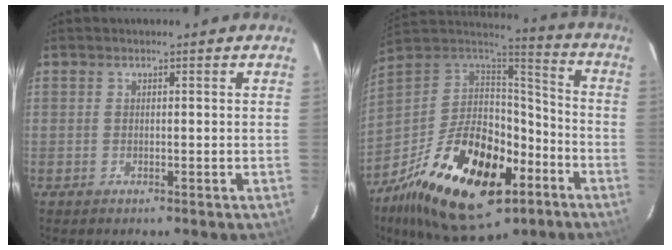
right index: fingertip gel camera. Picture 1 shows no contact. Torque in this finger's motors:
{"motor_torque": [1.58, -0.56, 0.88, 0.15]}